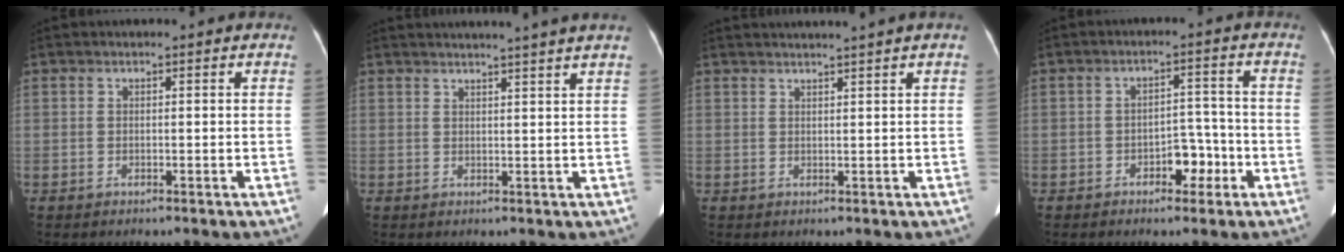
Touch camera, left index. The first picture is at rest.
{"total": 8.9, "force": [8.0, -1.8, 3.4], "torque": [-0.038, 0.000, 0.085]}
{"total": 4.2, "force": [3.5, -1.4, 1.7], "torque": [-0.018, 0.014, 0.047]}
{"total": 4.5, "force": [-2.3, 2.5, 2.9], "torque": [-0.036, 0.015, -0.035]}